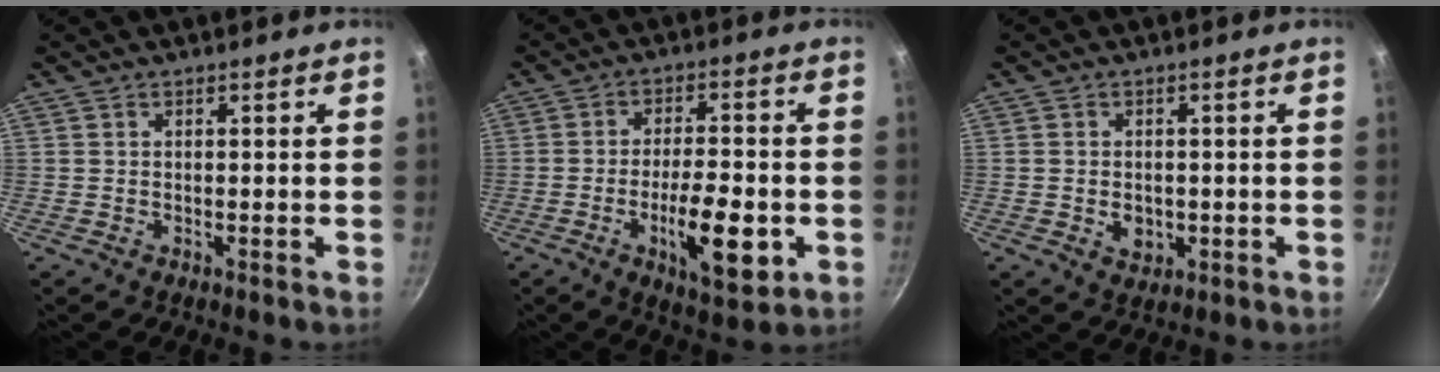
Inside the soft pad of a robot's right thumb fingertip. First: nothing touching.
{"total": 12.6, "force": [-3.8, 4.5, 11.2], "torque": [-0.162, 0.011, -0.055]}
{"total": 3.9, "force": [-0.7, 3.0, 2.3], "torque": [-0.028, 0.002, -0.005]}